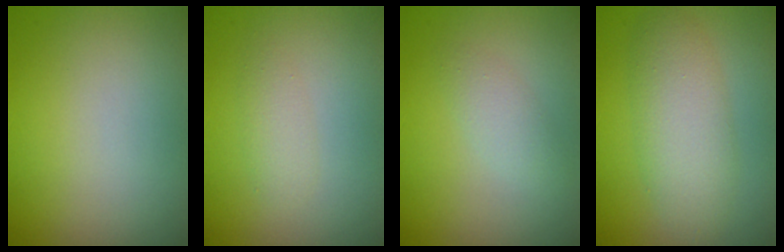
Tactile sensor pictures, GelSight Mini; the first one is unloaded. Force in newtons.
{"total": 1.4, "press": 1.4, "slide": 0.0}
{"total": 1.6, "press": 1.6, "slide": 0.1}
{"total": 4.3, "press": 4.3, "slide": 0.0}